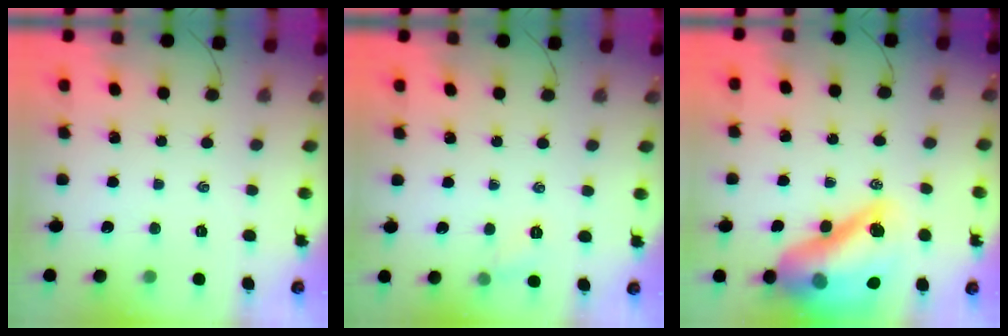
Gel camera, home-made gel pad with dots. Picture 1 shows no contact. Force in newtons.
{"total": 5.2, "press": 5.0, "slide": 1.5}
{"total": 22.9, "press": 22.3, "slide": 5.0}